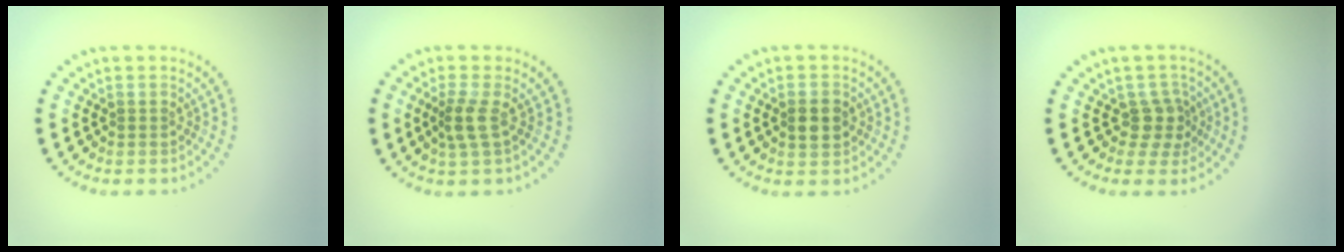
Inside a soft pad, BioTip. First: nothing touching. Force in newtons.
{"total": 2.0, "press": 1.6, "slide": 1.2}
{"total": 2.9, "press": 2.9, "slide": 0.1}
{"total": 2.3, "press": 1.9, "slide": 1.4}